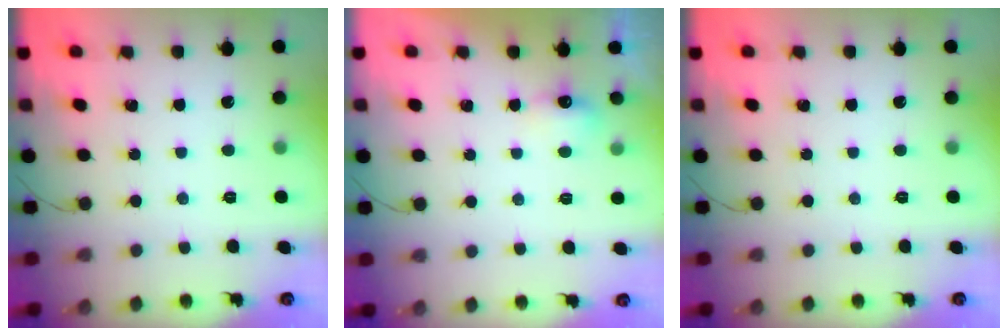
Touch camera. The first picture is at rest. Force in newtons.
{"total": 5.1, "press": 5.0, "slide": 1.0}
{"total": 0.0}